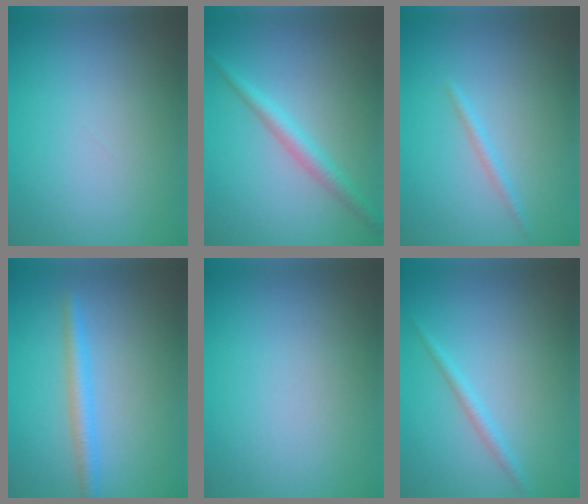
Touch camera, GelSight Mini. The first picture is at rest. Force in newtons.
{"total": 2.4, "press": 2.3, "slide": 0.2}
{"total": 1.0, "press": 1.0, "slide": 0.1}
{"total": 2.4, "press": 2.4, "slide": 0.1}
{"total": 0.0}
{"total": 1.4, "press": 1.4, "slide": 0.1}